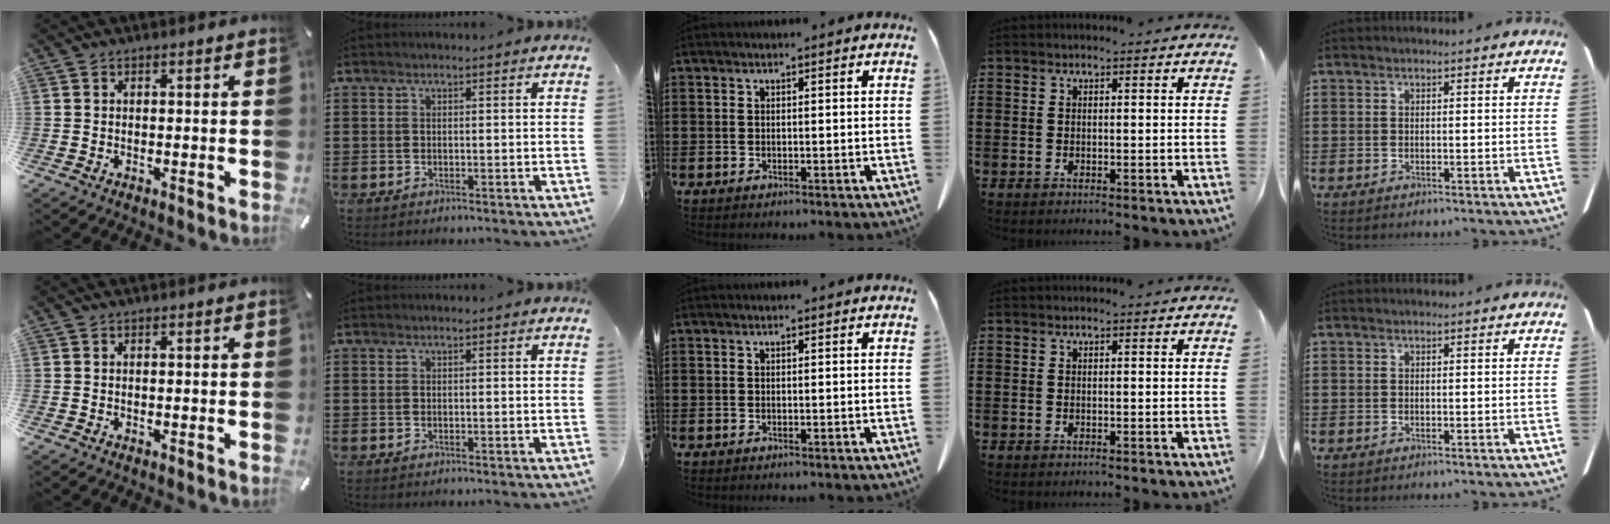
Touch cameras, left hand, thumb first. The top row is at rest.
{}